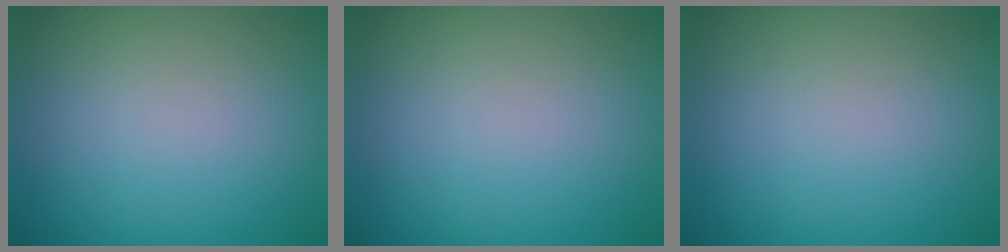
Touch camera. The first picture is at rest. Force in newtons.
{"total": 0.0}
{"total": 0.0}